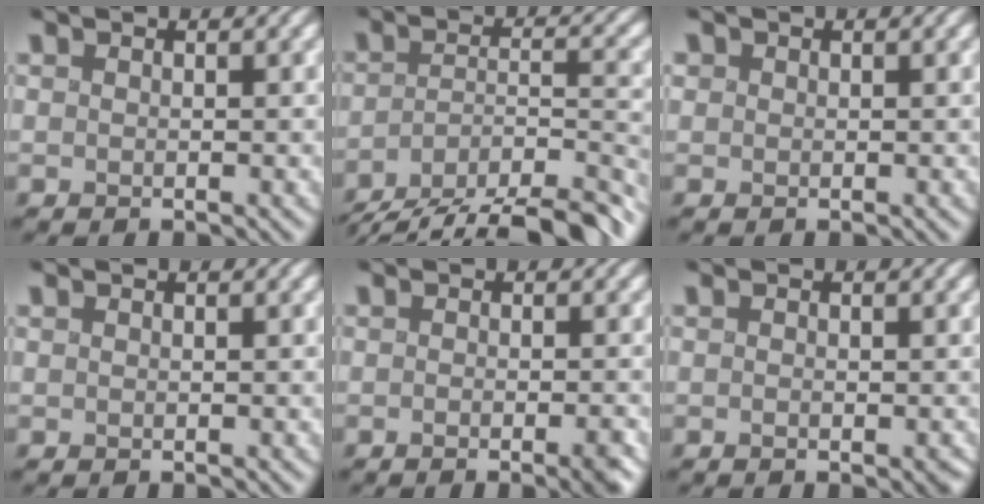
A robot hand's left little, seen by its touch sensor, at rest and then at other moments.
{"total": 11.6, "force": [-9.9, 2.6, 5.4], "torque": [-0.078, -0.002, -0.155]}
{"total": 0.5, "force": [0.2, 0.5, 0.0], "torque": [0.002, 0.001, 0.004]}
{"total": 0.0}
{"total": 2.3, "force": [-1.0, 0.6, 2.0], "torque": [-0.010, 0.002, -0.018]}
{"total": 0.9, "force": [-0.2, 0.5, 0.7], "torque": [-0.004, -0.001, -0.002]}